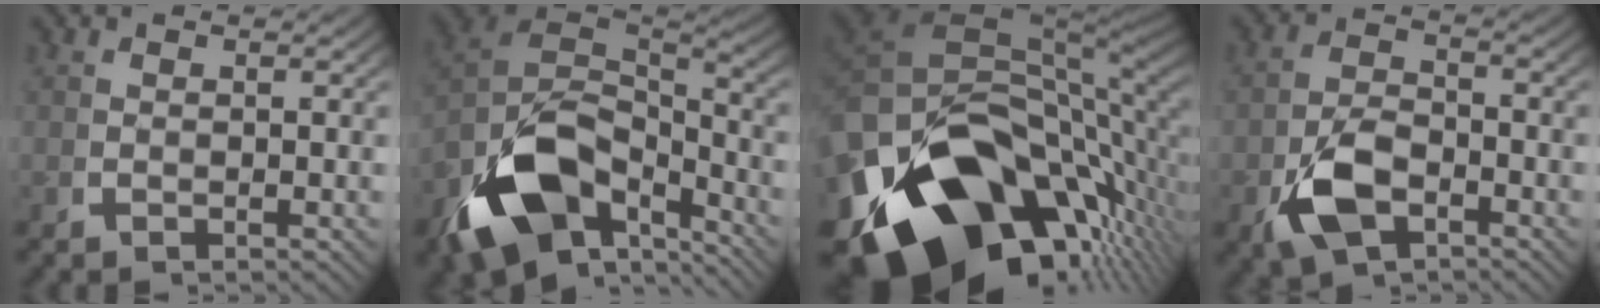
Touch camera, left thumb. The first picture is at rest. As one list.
[{"total": 15.1, "force": [-3.1, 9.5, 11.4], "torque": [-0.250, -0.056, -0.031]}, {"total": 28.9, "force": [-3.4, 17.9, 22.4], "torque": [-0.378, -0.061, -0.024]}, {"total": 6.2, "force": [-2.3, 3.9, 4.2], "torque": [-0.103, -0.020, -0.033]}]